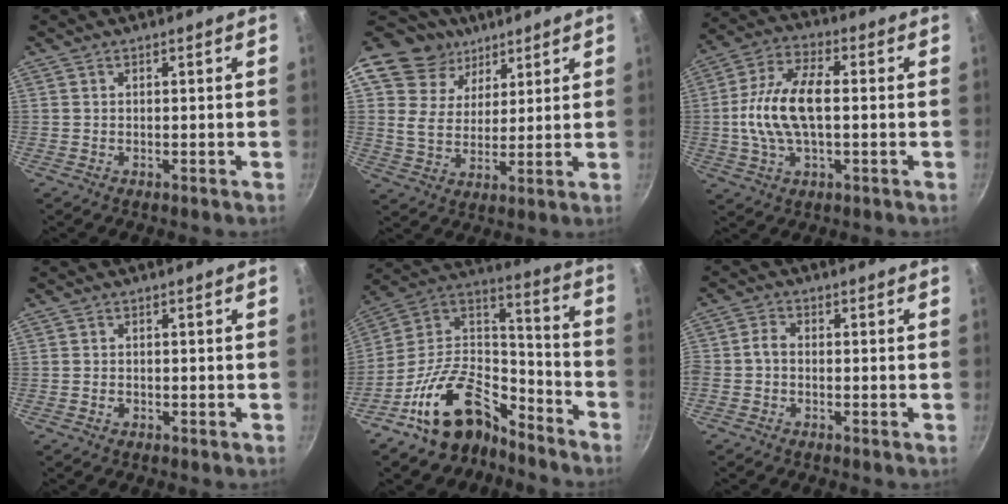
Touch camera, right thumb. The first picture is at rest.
{"total": 15.5, "force": [10.0, 10.6, 5.1], "torque": [-0.076, -0.033, 0.178]}
{"total": 13.6, "force": [-0.1, 6.7, 11.8], "torque": [-0.228, 0.026, -0.012]}
{"total": 0.9, "force": [-0.4, 0.8, 0.2], "torque": [-0.005, 0.004, -0.006]}
{"total": 19.5, "force": [-12.7, 10.9, 9.9], "torque": [-0.131, 0.117, -0.225]}
{"total": 2.8, "force": [-1.2, 1.9, 1.7], "torque": [-0.041, 0.017, -0.034]}